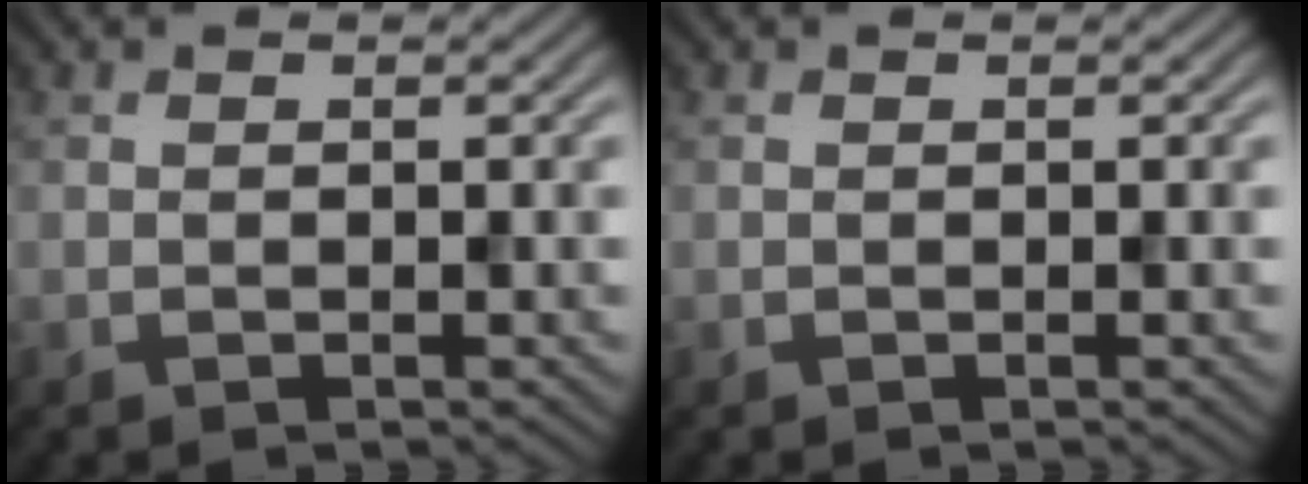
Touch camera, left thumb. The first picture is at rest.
{"total": 0.0}